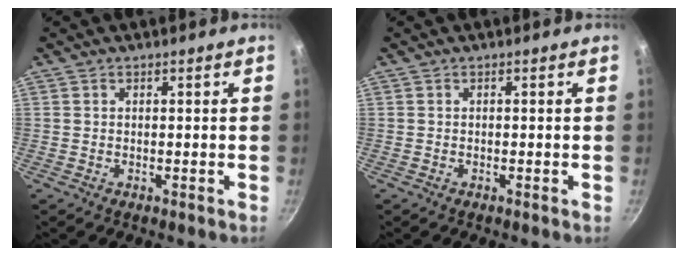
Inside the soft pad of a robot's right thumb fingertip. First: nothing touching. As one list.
[{"total": 0.0}]